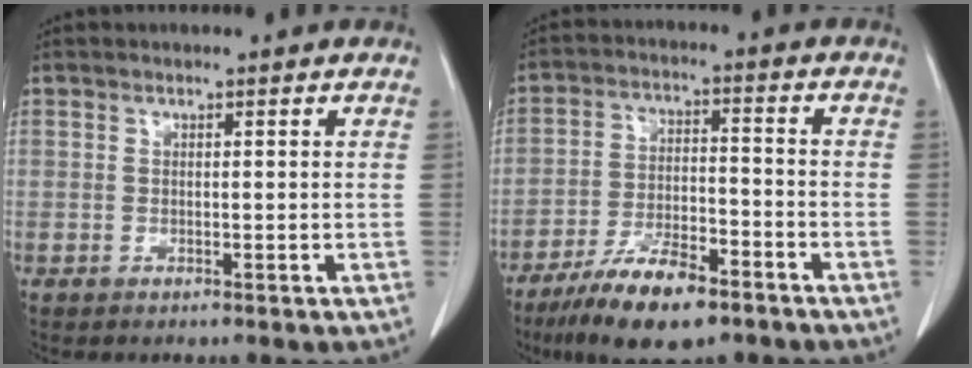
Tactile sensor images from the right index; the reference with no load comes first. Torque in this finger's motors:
{"motor_torque": [0.19, -0.28, 0.58, 0.14]}